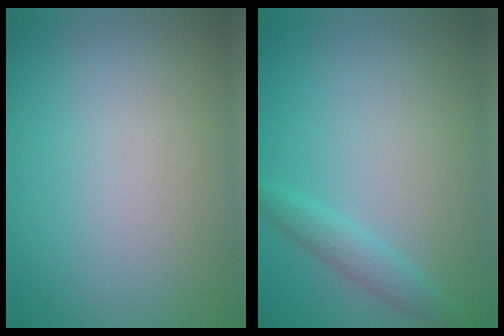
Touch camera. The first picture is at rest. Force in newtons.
{"total": 1.8, "press": 1.8, "slide": 0.2}